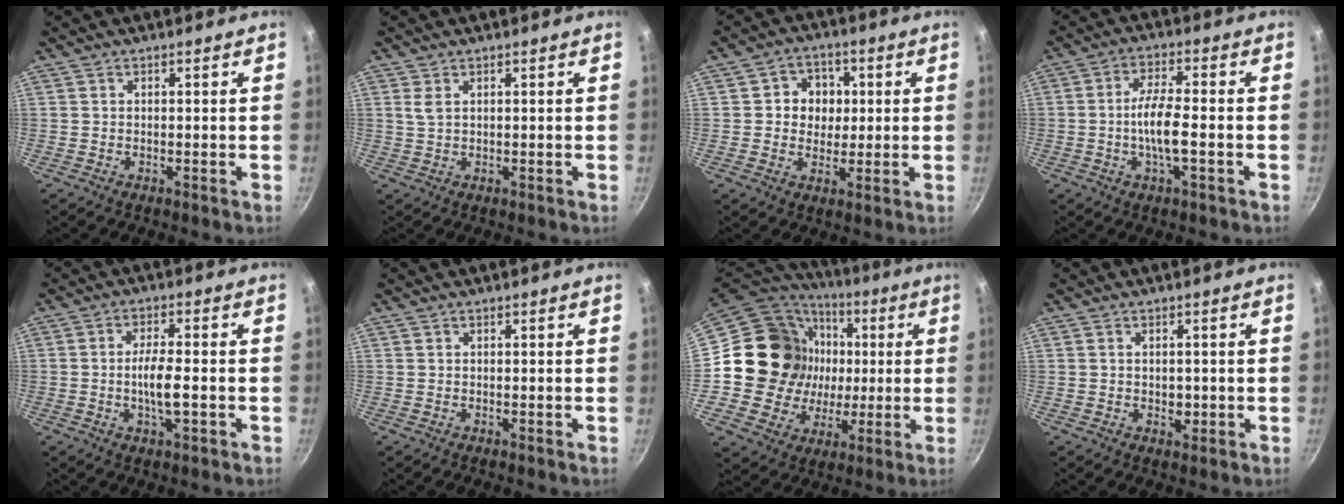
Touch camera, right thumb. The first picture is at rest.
{"total": 1.8, "force": [0.7, 0.9, 1.4], "torque": [-0.027, -0.003, 0.016]}
{"total": 7.3, "force": [1.0, 6.6, 3.0], "torque": [-0.007, 0.001, 0.007]}
{"total": 7.3, "force": [-1.7, 2.2, 6.8], "torque": [-0.133, 0.018, -0.037]}
{"total": 5.9, "force": [-1.3, 1.8, 5.5], "torque": [-0.103, 0.012, -0.024]}
{"total": 0.0}
{"total": 21.8, "force": [1.3, 19.7, 9.4], "torque": [-0.156, 0.021, 0.033]}
{"total": 2.0, "force": [-0.2, 1.5, 1.4], "torque": [-0.017, -0.003, -0.001]}